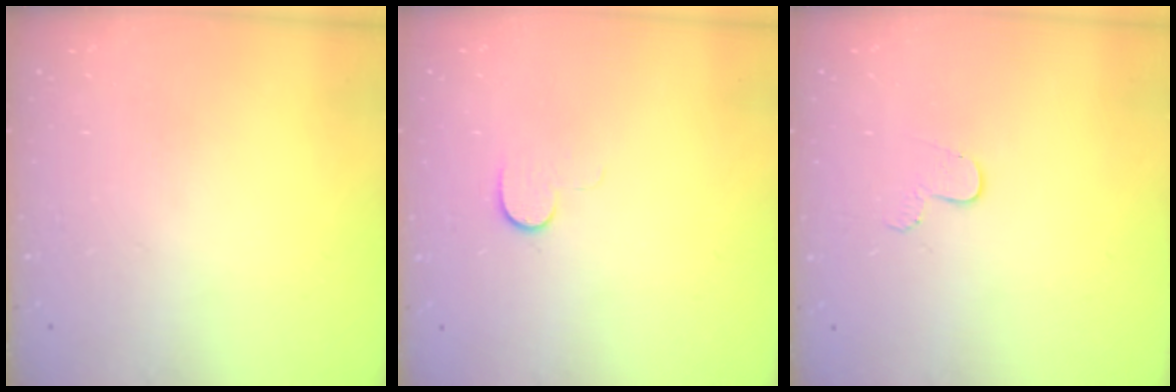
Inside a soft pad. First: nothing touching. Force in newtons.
{"total": 4.8, "press": 4.7, "slide": 0.5}
{"total": 4.9, "press": 4.8, "slide": 0.4}